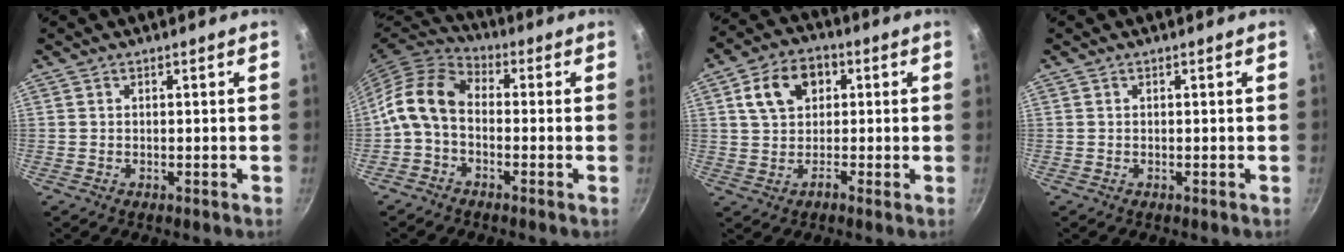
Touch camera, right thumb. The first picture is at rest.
{"total": 9.6, "force": [-1.7, 6.4, 7.0], "torque": [-0.133, 0.041, -0.052]}
{"total": 9.2, "force": [2.0, 6.9, 5.6], "torque": [-0.067, 0.021, 0.024]}
{"total": 0.0}